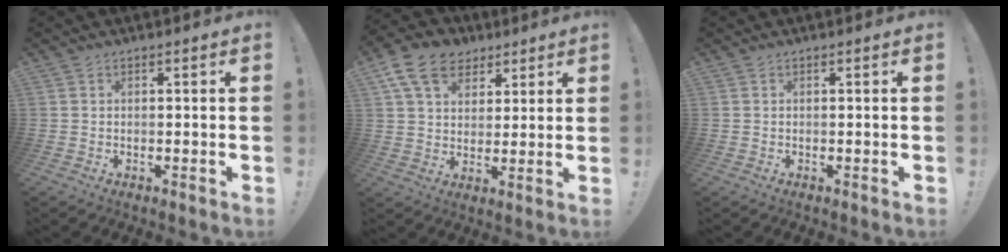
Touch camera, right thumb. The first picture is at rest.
{"total": 14.3, "force": [7.1, 10.4, 6.8], "torque": [-0.106, -0.029, 0.139]}
{"total": 0.0}